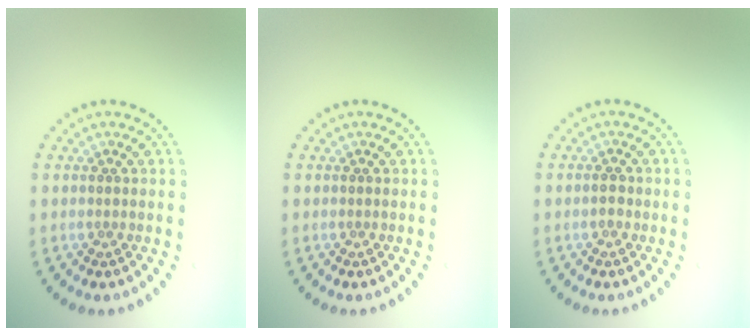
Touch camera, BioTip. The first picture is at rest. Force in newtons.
{"total": 0.0}
{"total": 0.9, "press": 0.9, "slide": 0.0}